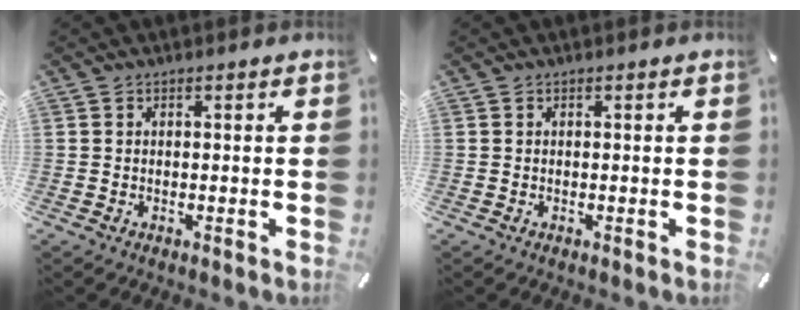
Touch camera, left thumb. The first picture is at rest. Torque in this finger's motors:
{"motor_torque": [0.01, 0.00, 0.00, -0.02, 0.00]}